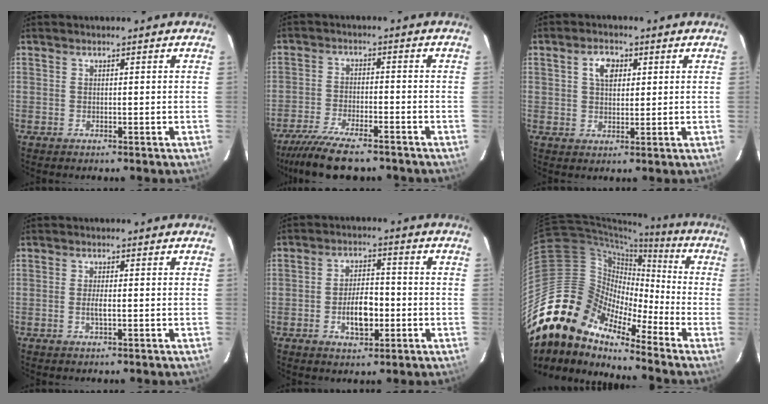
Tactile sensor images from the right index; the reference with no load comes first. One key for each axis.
{"total": 12.0, "fx": -10.0, "fy": 2.8, "fz": 6.1, "tx": -0.142, "ty": -0.025, "tz": -0.171}
{"total": 4.5, "fx": 1.6, "fy": 2.8, "fz": 3.1, "tx": -0.052, "ty": 0.013, "tz": 0.030}
{"total": 1.9, "fx": -0.6, "fy": 0.2, "fz": 1.8, "tx": -0.036, "ty": 0.000, "tz": -0.011}
{"total": 7.4, "fx": -2.3, "fy": 3.7, "fz": 6.1, "tx": -0.112, "ty": 0.009, "tz": -0.033}
{"total": 18.1, "fx": -14.2, "fy": 8.6, "fz": 7.1, "tx": -0.128, "ty": 0.008, "tz": -0.287}